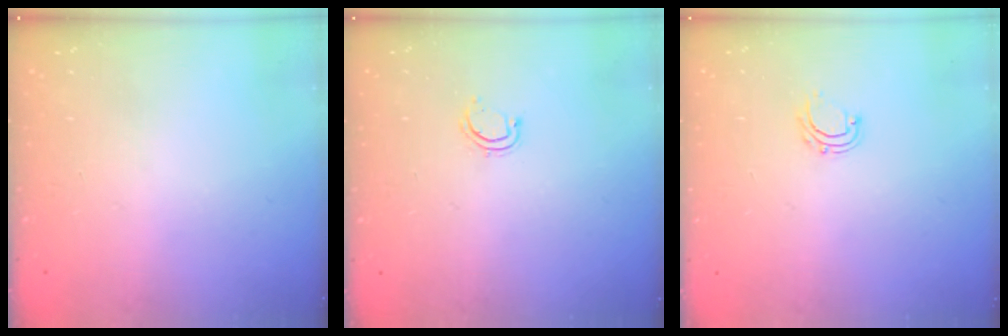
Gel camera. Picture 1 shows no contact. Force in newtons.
{"total": 4.3, "press": 4.2, "slide": 1.0}
{"total": 4.9, "press": 4.8, "slide": 0.4}